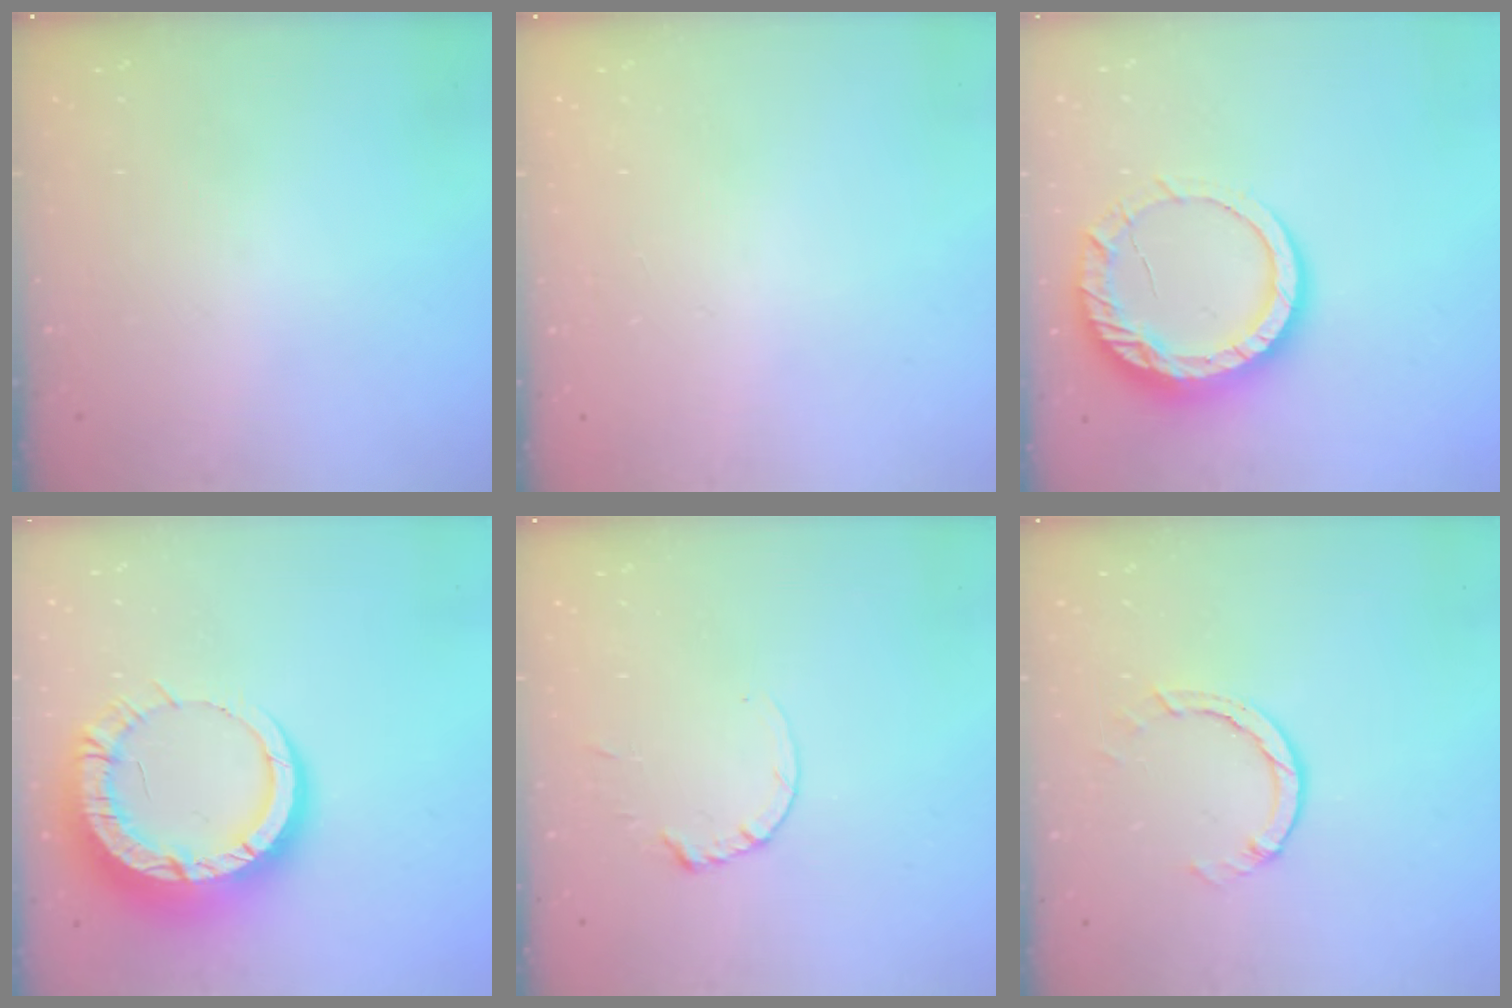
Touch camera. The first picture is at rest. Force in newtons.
{"total": 2.5, "press": 2.5, "slide": 0.2}
{"total": 14.3, "press": 14.3, "slide": 1.3}
{"total": 16.8, "press": 16.7, "slide": 1.7}
{"total": 1.8, "press": 1.7, "slide": 0.2}
{"total": 3.8, "press": 3.8, "slide": 0.4}